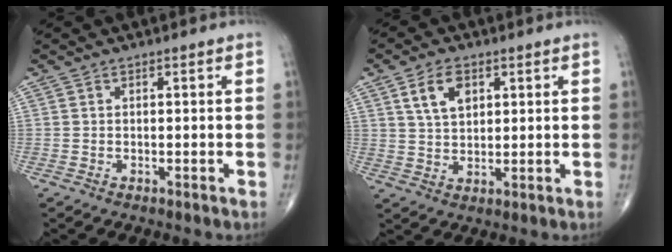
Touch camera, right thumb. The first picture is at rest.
{"total": 6.4, "force": [2.7, 3.8, 4.3], "torque": [-0.067, -0.011, 0.053]}